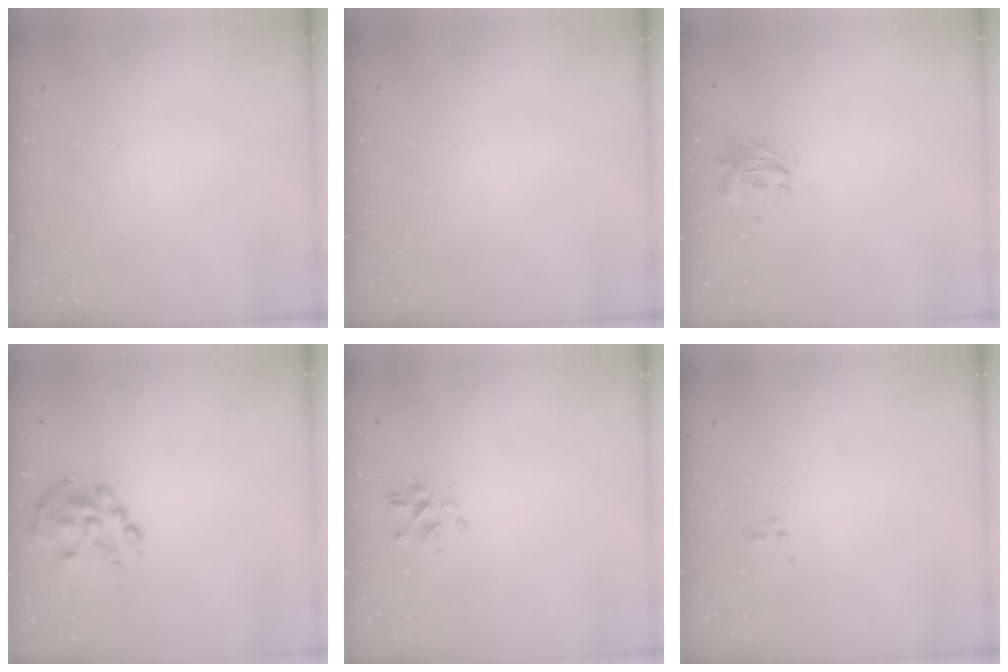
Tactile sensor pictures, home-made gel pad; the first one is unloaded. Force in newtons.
{"total": 0.0}
{"total": 0.7, "press": 0.7, "slide": 0.3}
{"total": 9.2, "press": 8.7, "slide": 3.0}
{"total": 2.8, "press": 2.7, "slide": 0.9}
{"total": 0.6, "press": 0.6, "slide": 0.1}